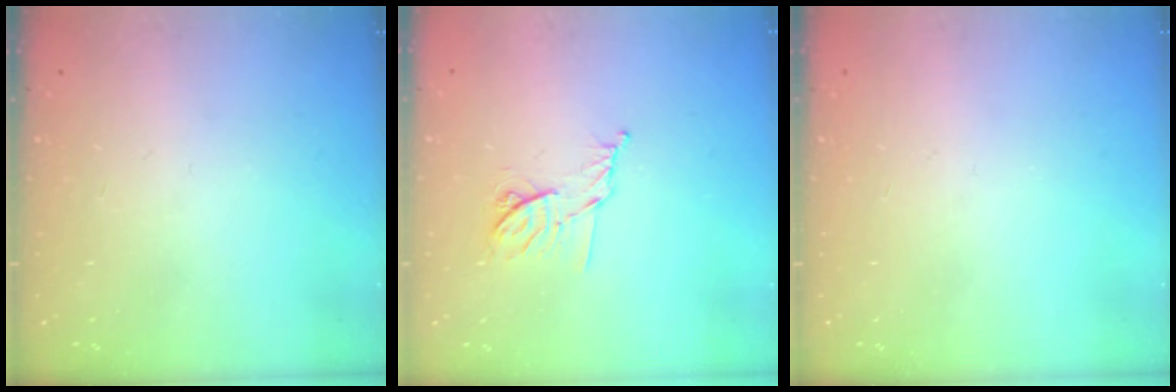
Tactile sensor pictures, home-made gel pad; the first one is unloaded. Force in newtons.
{"total": 9.4, "press": 9.4, "slide": 0.7}
{"total": 0.0}